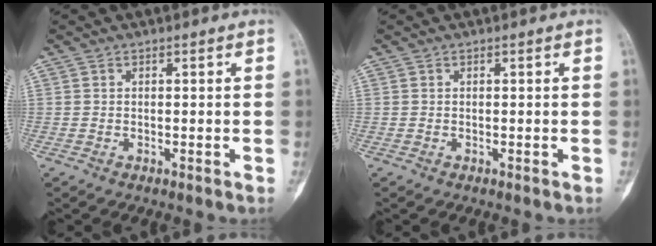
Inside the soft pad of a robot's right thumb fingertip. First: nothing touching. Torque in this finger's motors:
{"motor_torque": [0.00, 0.00, 0.06, 0.04, 0.00]}